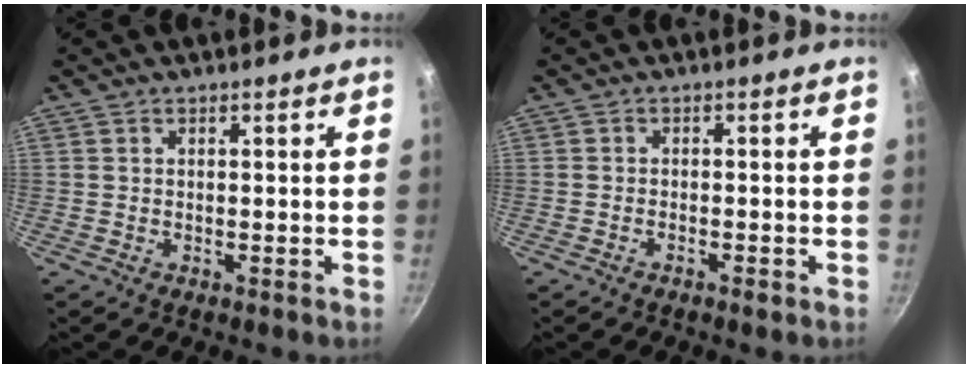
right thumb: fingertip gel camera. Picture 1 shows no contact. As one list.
[{"total": 1.4, "force": [-1.0, 0.4, 0.9], "torque": [-0.023, 0.010, -0.018]}]